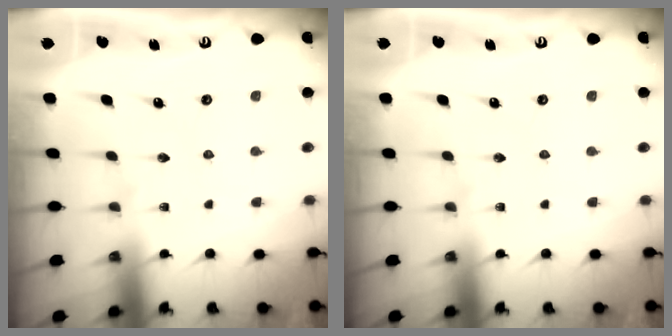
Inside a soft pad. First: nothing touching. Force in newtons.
{"total": 0.0}